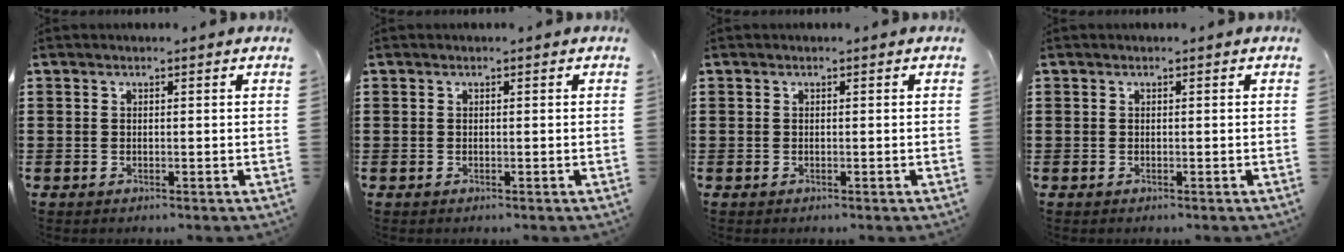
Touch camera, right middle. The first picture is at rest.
{"total": 0.0}
{"total": 0.0}
{"total": 0.0}